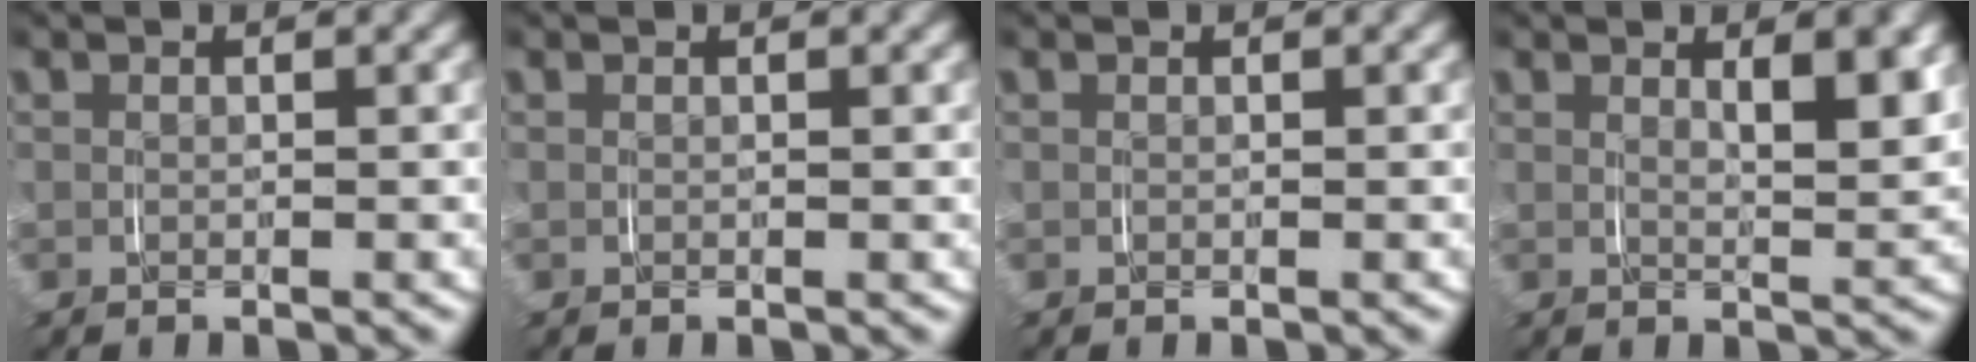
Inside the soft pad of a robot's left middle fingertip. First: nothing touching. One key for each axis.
{"total": 0.0}
{"total": 0.0}
{"total": 2.8, "fx": 1.5, "fy": 0.4, "fz": 2.4, "tx": -0.035, "ty": -0.012, "tz": 0.027}